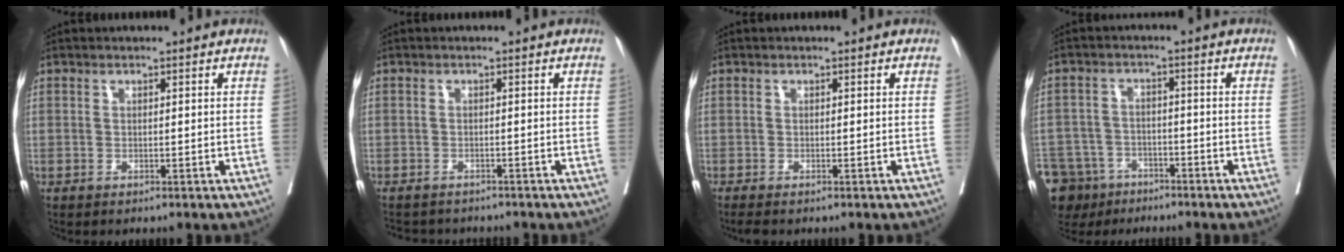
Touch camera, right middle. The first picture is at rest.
{"total": 4.9, "force": [-4.4, 2.1, 0.4], "torque": [-0.001, -0.004, -0.060]}
{"total": 2.1, "force": [-1.8, -0.1, 1.1], "torque": [-0.015, -0.005, -0.024]}
{"total": 10.7, "force": [-7.6, 7.1, 2.5], "torque": [-0.064, 0.001, -0.122]}